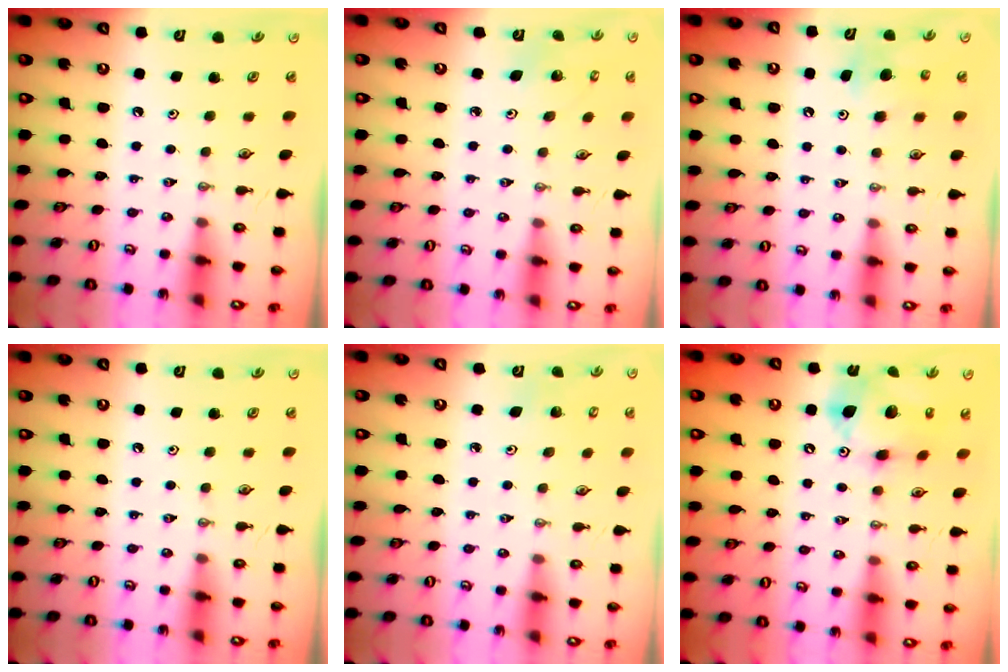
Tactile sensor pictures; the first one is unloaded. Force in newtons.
{"total": 2.6, "press": 2.6, "slide": 0.2}
{"total": 5.4, "press": 5.4, "slide": 0.2}
{"total": 0.0}
{"total": 2.7, "press": 2.7, "slide": 0.5}
{"total": 13.8, "press": 13.8, "slide": 1.2}